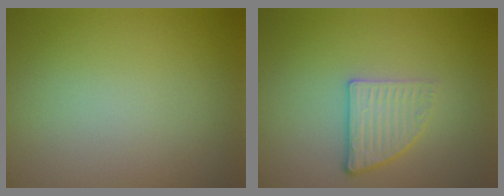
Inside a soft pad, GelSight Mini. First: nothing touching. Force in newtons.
{"total": 2.6, "press": 2.3, "slide": 1.2}